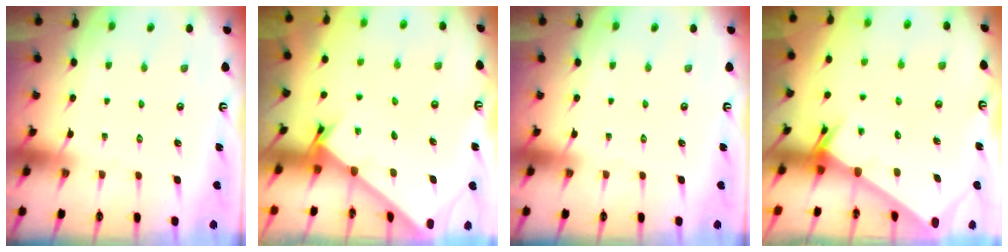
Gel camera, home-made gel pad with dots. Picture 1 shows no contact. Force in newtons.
{"total": 1.6, "press": 1.6, "slide": 0.1}
{"total": 0.0}
{"total": 2.4, "press": 2.4, "slide": 0.1}